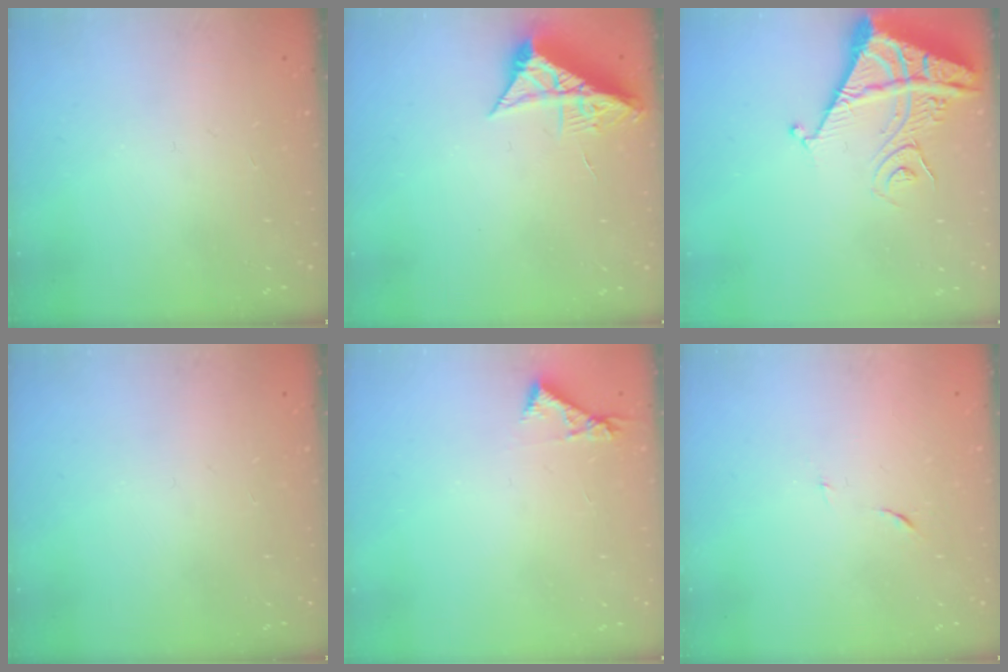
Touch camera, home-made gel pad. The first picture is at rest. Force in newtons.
{"total": 7.7, "press": 7.7, "slide": 0.4}
{"total": 10.0, "press": 9.9, "slide": 1.3}
{"total": 0.0}
{"total": 4.7, "press": 4.7, "slide": 0.4}
{"total": 4.5, "press": 4.3, "slide": 1.0}